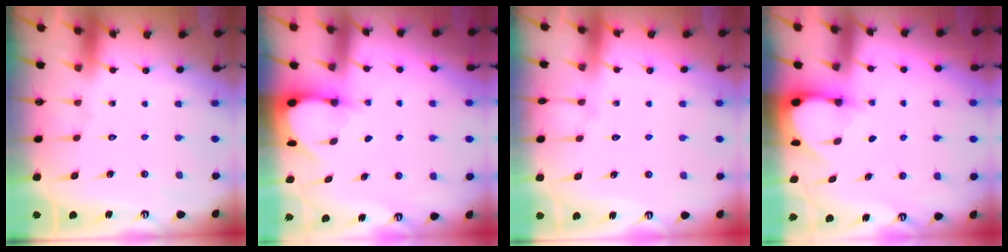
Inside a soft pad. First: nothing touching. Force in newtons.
{"total": 3.1, "press": 3.1, "slide": 0.3}
{"total": 2.6, "press": 2.6, "slide": 0.4}
{"total": 3.1, "press": 3.1, "slide": 0.4}